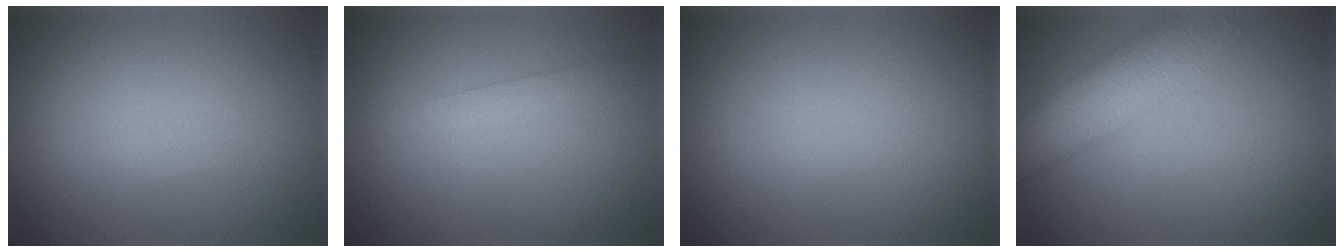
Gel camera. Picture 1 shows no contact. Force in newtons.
{"total": 1.4, "press": 1.4, "slide": 0.1}
{"total": 0.0}
{"total": 8.7, "press": 8.6, "slide": 0.5}